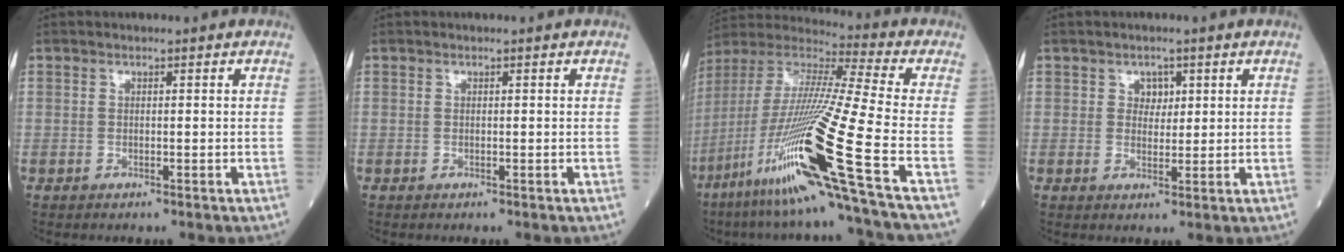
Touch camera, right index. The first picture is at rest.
{"total": 0.0}
{"total": 25.1, "force": [-10.6, -1.1, 22.8], "torque": [-0.454, -0.048, -0.205]}
{"total": 2.3, "force": [1.0, 1.8, 1.1], "torque": [-0.010, 0.000, 0.013]}